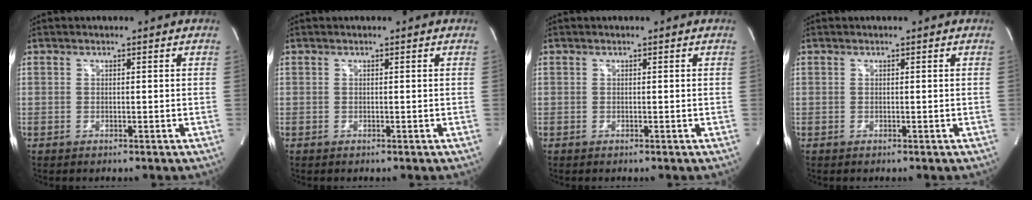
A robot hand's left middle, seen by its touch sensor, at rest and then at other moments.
{"total": 0.0}
{"total": 0.0}
{"total": 0.0}